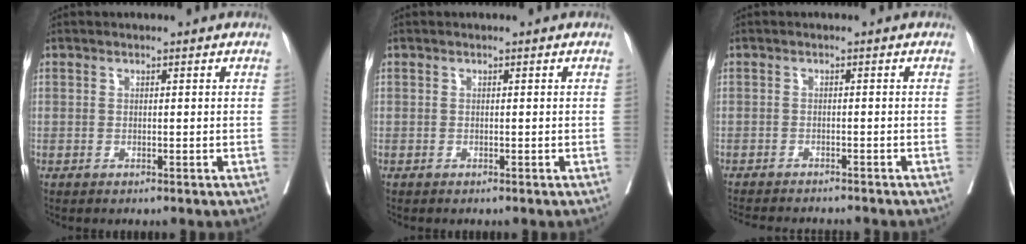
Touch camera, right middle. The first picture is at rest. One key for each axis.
{"total": 0.0}
{"total": 9.6, "fx": -8.9, "fy": 1.1, "fz": 3.3, "tx": -0.041, "ty": -0.010, "tz": -0.119}